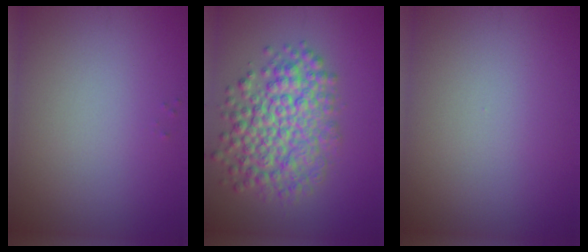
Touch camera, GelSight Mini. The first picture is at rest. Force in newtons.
{"total": 7.0, "press": 7.0, "slide": 0.2}
{"total": 0.0}